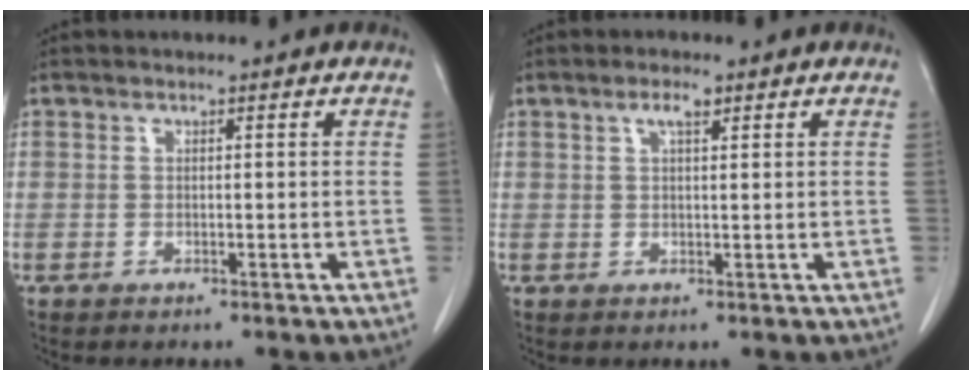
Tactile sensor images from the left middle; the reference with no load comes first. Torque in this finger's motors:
{"motor_torque": [0.38, -0.30, 0.01, 0.03]}